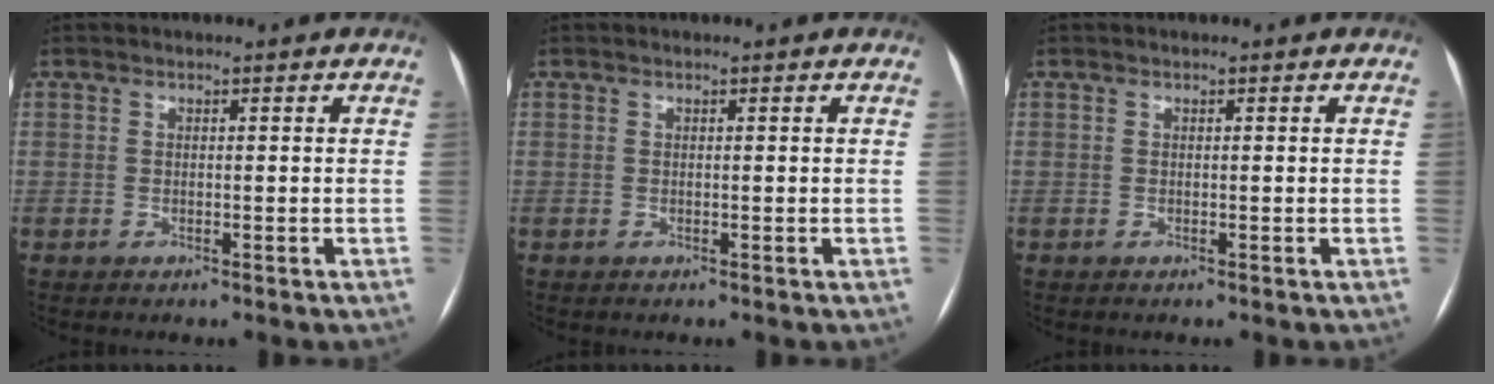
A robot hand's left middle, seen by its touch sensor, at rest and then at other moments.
{"total": 0.0}
{"total": 0.0}